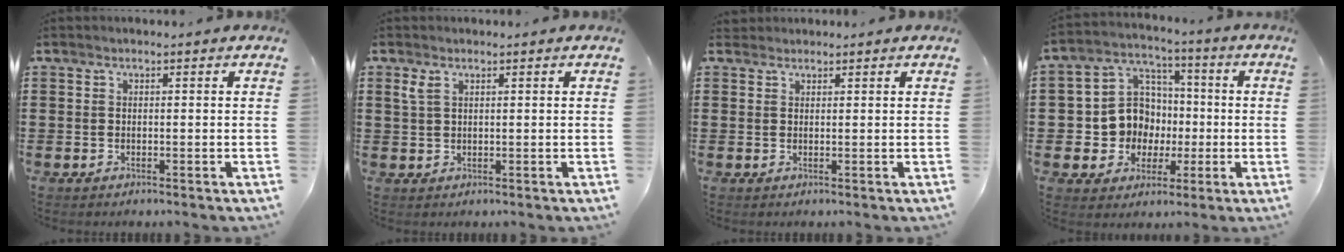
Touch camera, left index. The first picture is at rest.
{"total": 1.8, "force": [0.9, 0.8, 1.3], "torque": [-0.031, 0.003, 0.016]}
{"total": 1.1, "force": [1.0, 0.5, 0.0], "torque": [-0.004, 0.003, 0.021]}
{"total": 9.5, "force": [0.0, 9.1, 2.8], "torque": [-0.102, 0.002, 0.009]}